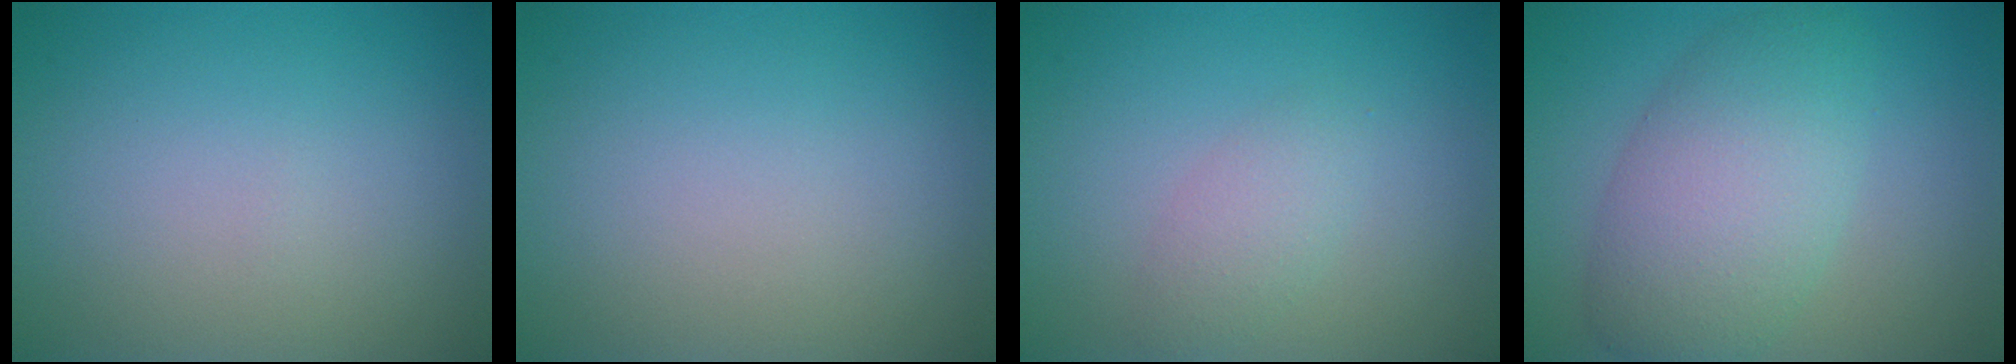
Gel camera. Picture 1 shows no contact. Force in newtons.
{"total": 0.0}
{"total": 1.8, "press": 1.8, "slide": 0.1}
{"total": 5.4, "press": 5.4, "slide": 0.5}